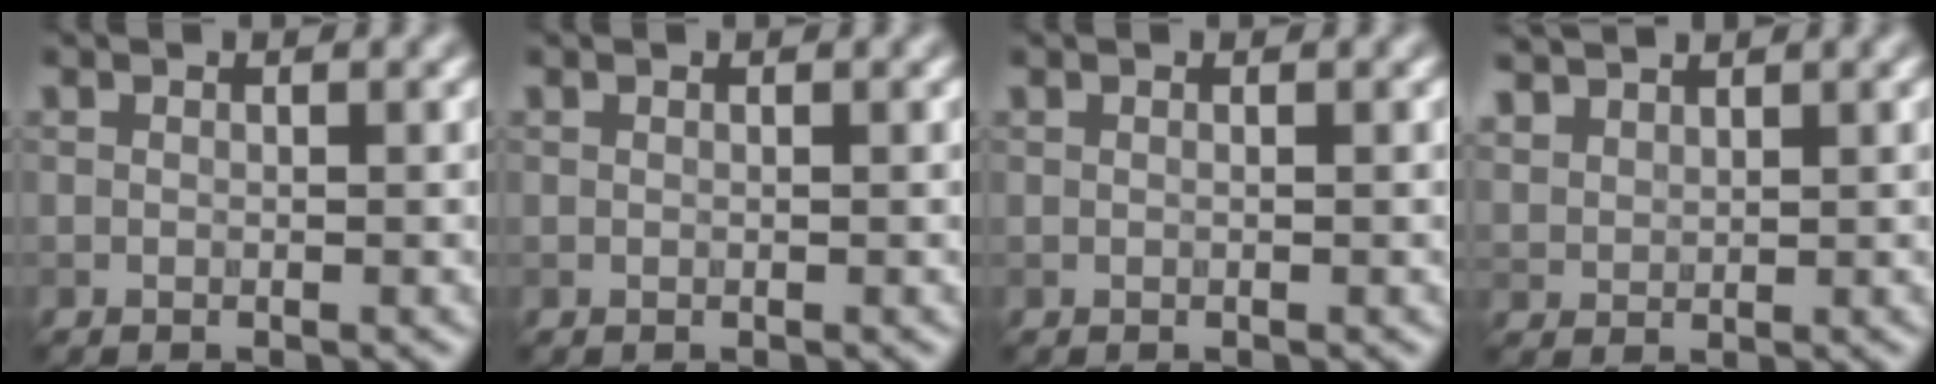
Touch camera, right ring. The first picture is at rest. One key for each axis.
{"total": 0.0}
{"total": 0.0}
{"total": 2.2, "fx": 2.0, "fy": 0.8, "fz": 0.4, "tx": -0.018, "ty": 0.005, "tz": 0.047}